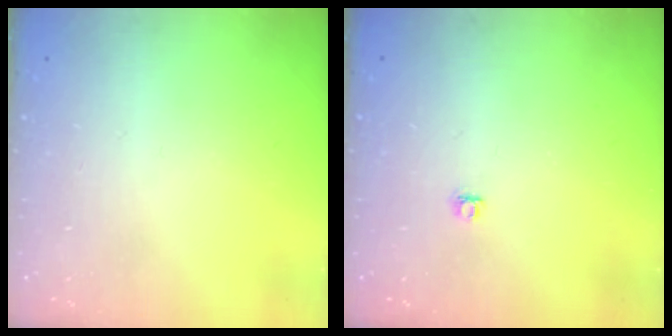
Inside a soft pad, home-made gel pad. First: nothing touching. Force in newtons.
{"total": 3.8, "press": 3.8, "slide": 0.5}